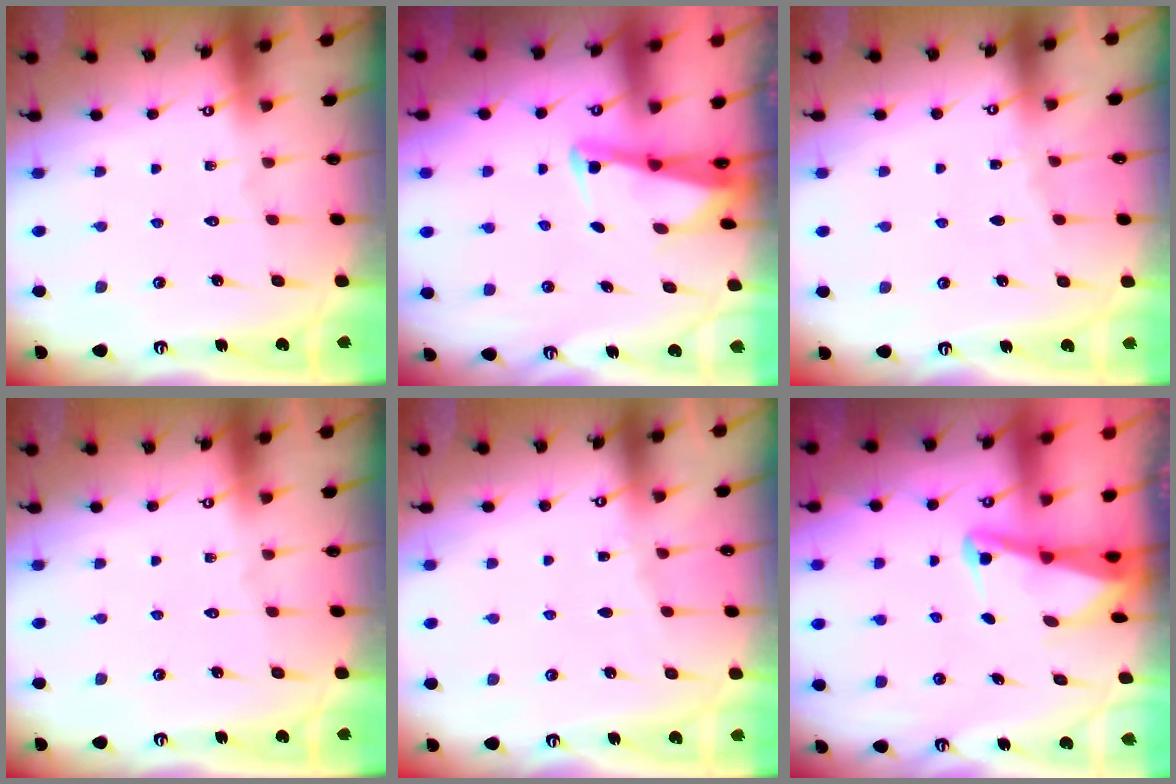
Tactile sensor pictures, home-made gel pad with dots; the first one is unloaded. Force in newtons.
{"total": 2.3, "press": 2.3, "slide": 0.2}
{"total": 1.9, "press": 1.9, "slide": 0.4}
{"total": 0.0}
{"total": 1.9, "press": 1.9, "slide": 0.4}
{"total": 2.6, "press": 2.6, "slide": 0.5}